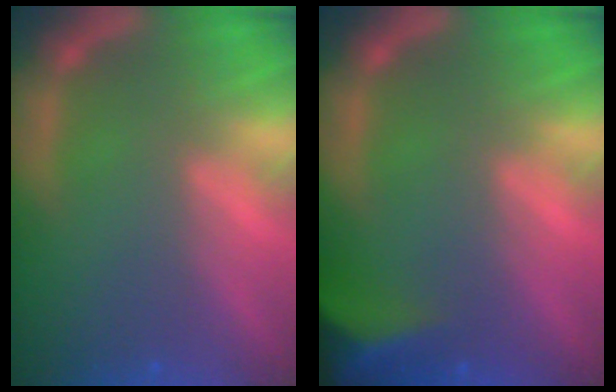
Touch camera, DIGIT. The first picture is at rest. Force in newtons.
{"total": 8.0}